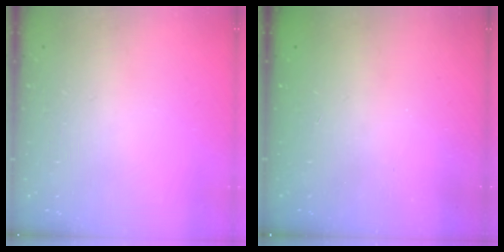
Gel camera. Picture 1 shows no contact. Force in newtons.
{"total": 2.3, "press": 2.2, "slide": 0.7}